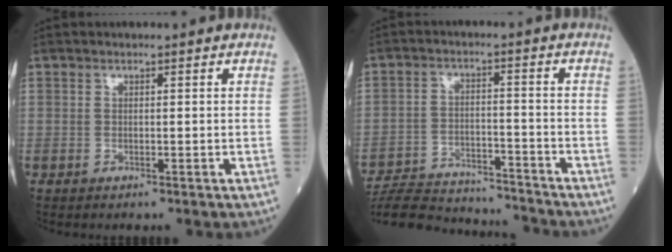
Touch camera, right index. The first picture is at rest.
{"total": 16.8, "force": [-16.1, 2.5, 4.1], "torque": [-0.089, 0.001, -0.244]}